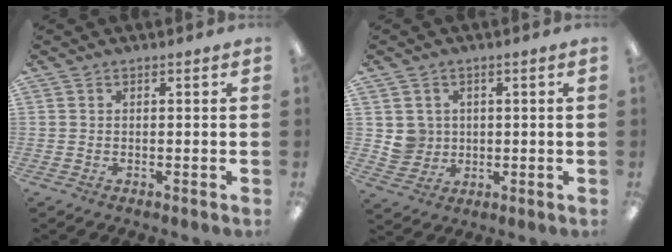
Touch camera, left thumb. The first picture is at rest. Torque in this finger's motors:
{"motor_torque": [-0.11, 0.22, -0.10, 0.09, 0.02]}